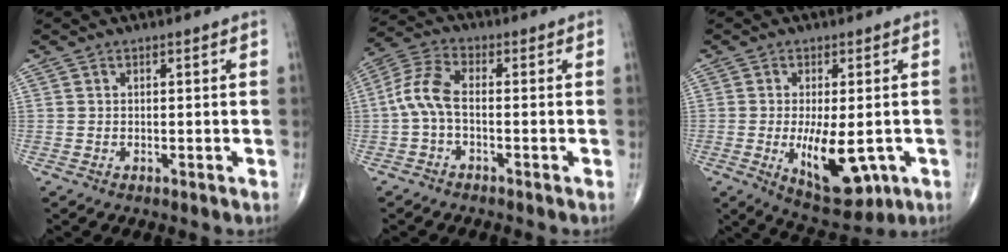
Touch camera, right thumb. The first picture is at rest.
{"total": 6.5, "force": [-1.1, 2.8, 5.8], "torque": [-0.135, 0.023, -0.031]}
{"total": 11.5, "force": [-2.6, 4.8, 10.1], "torque": [-0.145, -0.017, -0.026]}